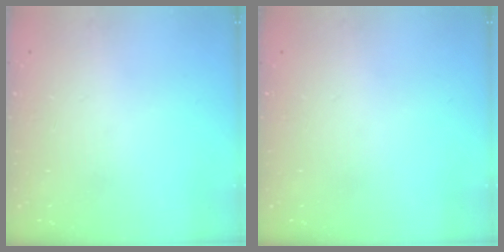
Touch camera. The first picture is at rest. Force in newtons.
{"total": 0.0}